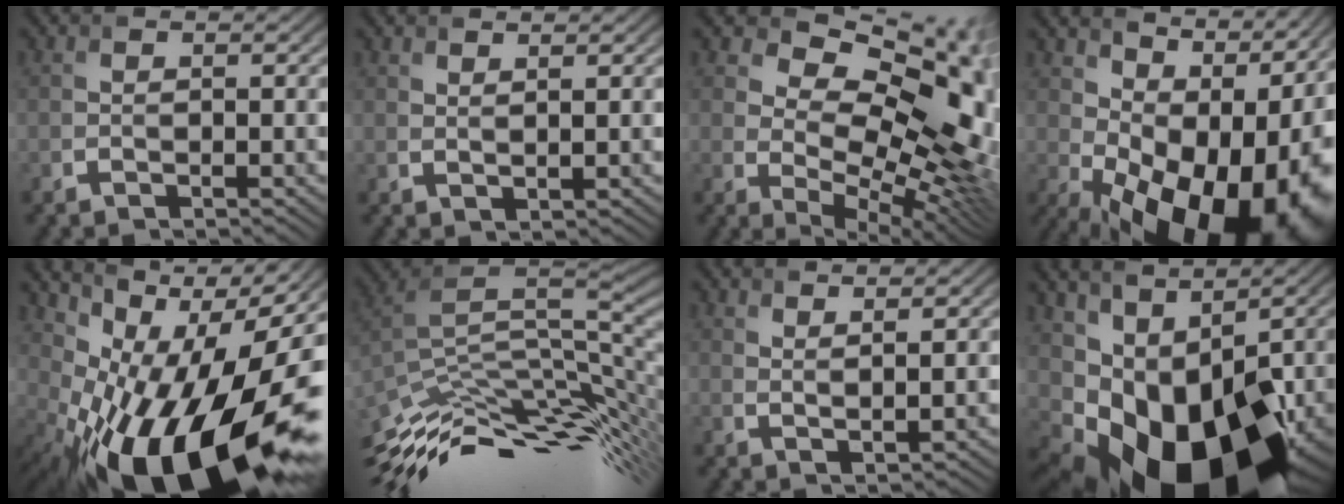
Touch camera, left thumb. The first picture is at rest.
{"total": 1.5, "force": [1.5, 0.0, 0.3], "torque": [-0.003, -0.002, 0.029]}
{"total": 15.5, "force": [5.4, 8.6, 11.7], "torque": [-0.175, 0.019, 0.077]}
{"total": 17.3, "force": [-0.5, 10.3, 13.9], "torque": [-0.145, -0.011, 0.024]}
{"total": 18.0, "force": [-4.4, 8.3, 15.4], "torque": [-0.234, 0.007, -0.089]}
{"total": 12.4, "force": [-5.8, 3.9, 10.2], "torque": [-0.212, -0.002, -0.108]}
{"total": 3.0, "force": [2.6, 0.3, 1.4], "torque": [-0.013, -0.011, 0.048]}
{"total": 14.9, "force": [-1.0, 9.7, 11.2], "torque": [-0.196, -0.035, 0.020]}